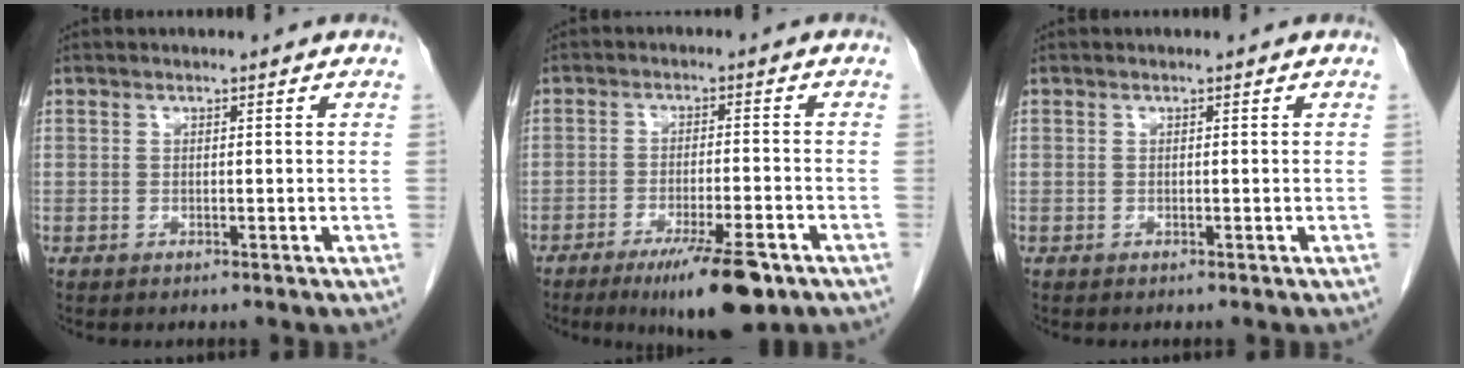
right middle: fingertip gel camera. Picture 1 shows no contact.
{"total": 10.1, "force": [-6.5, 1.5, 7.7], "torque": [-0.119, -0.018, -0.098]}
{"total": 0.0}